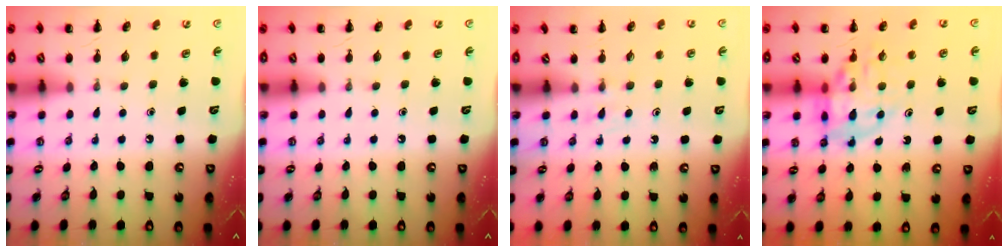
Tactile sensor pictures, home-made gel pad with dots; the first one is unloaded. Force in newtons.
{"total": 0.0}
{"total": 3.1, "press": 2.7, "slide": 1.4}
{"total": 12.3, "press": 12.0, "slide": 2.7}